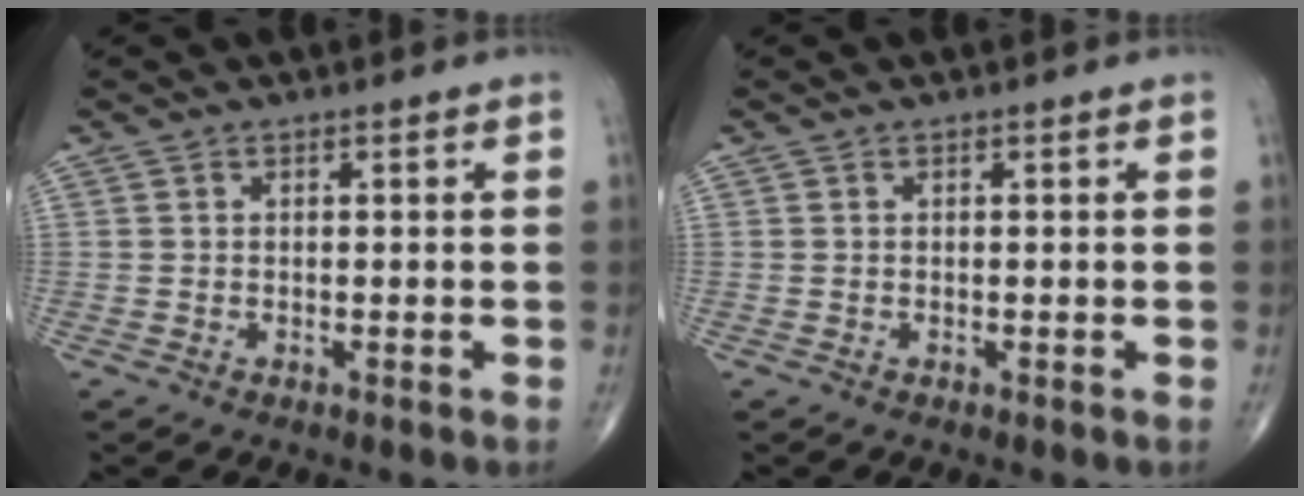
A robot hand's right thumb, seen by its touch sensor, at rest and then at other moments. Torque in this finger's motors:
{"motor_torque": [0.04, 0.04, -0.05, -0.04, 0.01]}